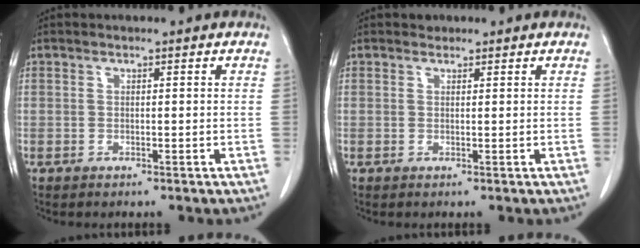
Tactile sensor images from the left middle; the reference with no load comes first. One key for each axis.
{"total": 0.7, "fx": 0.6, "fy": 0.4, "fz": -0.1, "tx": -0.004, "ty": 0.000, "tz": 0.007}